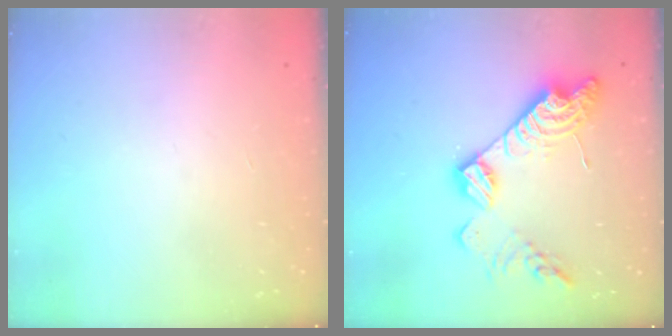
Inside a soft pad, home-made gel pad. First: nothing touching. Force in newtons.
{"total": 18.0, "press": 18.0, "slide": 1.1}